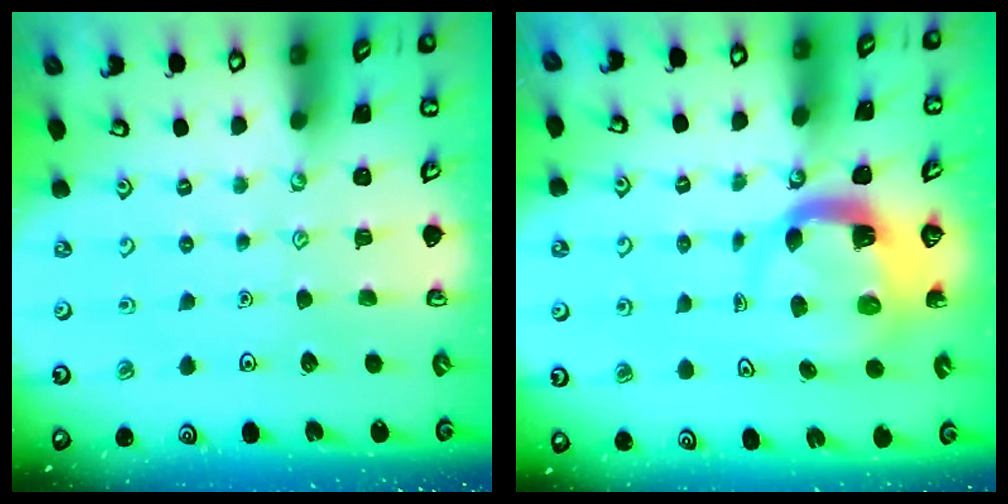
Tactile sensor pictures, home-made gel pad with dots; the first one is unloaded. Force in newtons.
{"total": 5.6, "press": 5.5, "slide": 0.9}